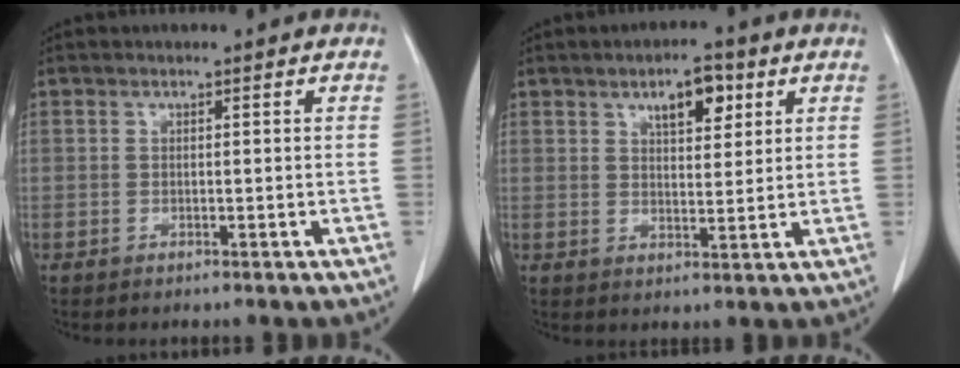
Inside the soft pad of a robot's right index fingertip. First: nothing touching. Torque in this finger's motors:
{"motor_torque": [0.20, 0.19, 0.28, 0.04]}